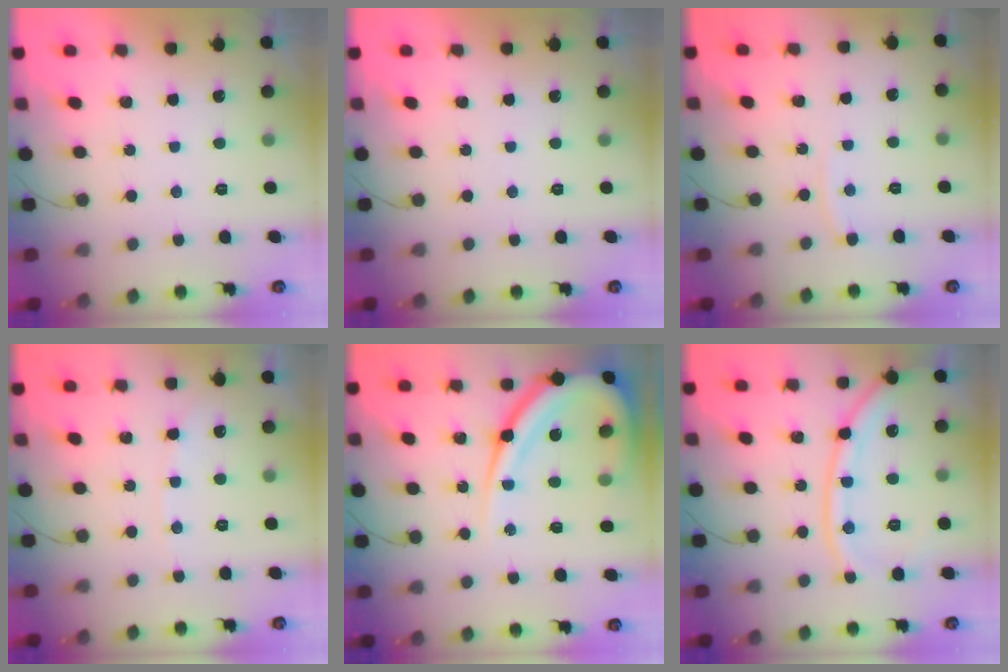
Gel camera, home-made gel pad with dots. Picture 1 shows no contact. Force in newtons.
{"total": 0.0}
{"total": 4.7, "press": 4.6, "slide": 0.6}
{"total": 3.4, "press": 3.4, "slide": 0.5}
{"total": 19.7, "press": 19.6, "slide": 1.7}
{"total": 14.5, "press": 14.4, "slide": 1.6}